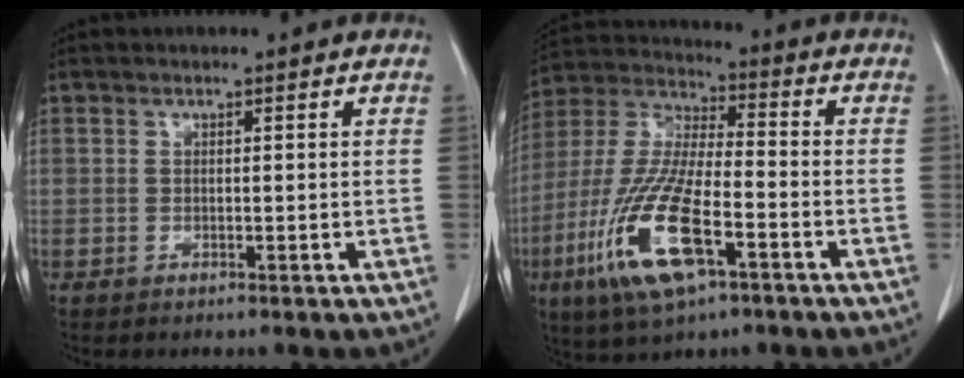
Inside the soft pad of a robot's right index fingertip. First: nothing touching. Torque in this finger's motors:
{"motor_torque": [0.46, -0.42, -0.09, -0.08]}